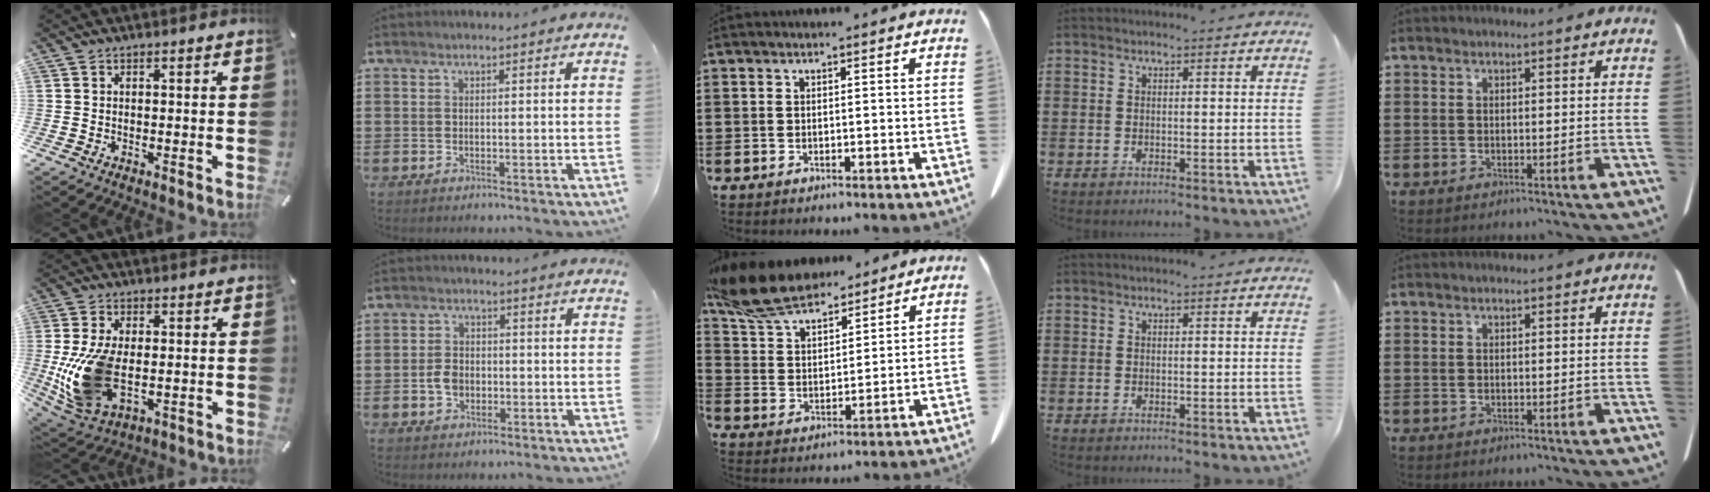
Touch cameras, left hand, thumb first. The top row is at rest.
{"thumb": {"total": 15.4, "force": [-1.2, 9.0, 12.4], "torque": [-0.270, -0.022, -0.018]}, "index": {"total": 3.5, "force": [-0.8, 2.6, 2.1], "torque": [-0.051, 0.001, -0.018]}, "middle": {"total": 10.8, "force": [9.5, 2.9, 4.3], "torque": [-0.121, -0.033, 0.180]}}